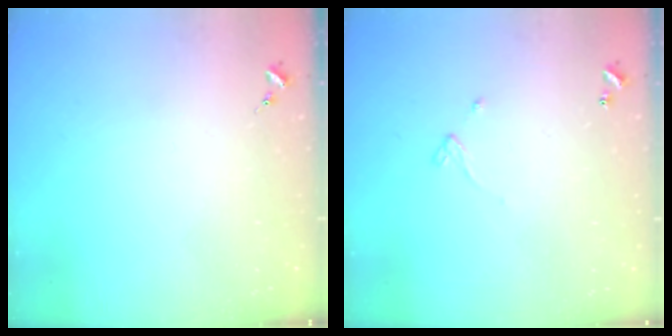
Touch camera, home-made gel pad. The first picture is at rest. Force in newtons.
{"total": 3.2, "press": 3.2, "slide": 0.4}